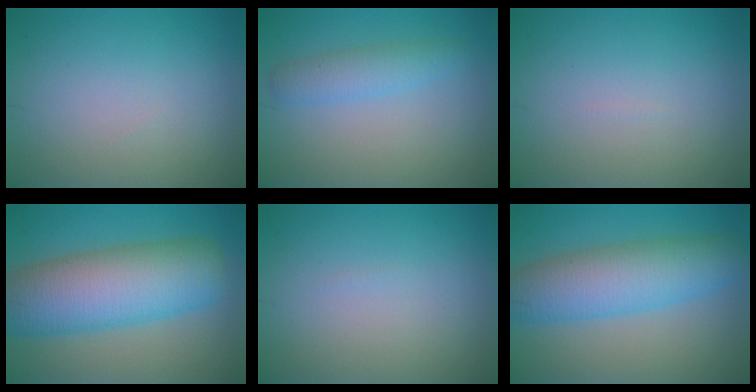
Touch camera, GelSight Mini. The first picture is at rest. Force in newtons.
{"total": 2.5, "press": 2.5, "slide": 0.0}
{"total": 0.0}
{"total": 10.8, "press": 10.8, "slide": 0.4}
{"total": 0.0}
{"total": 7.4, "press": 7.4, "slide": 0.1}